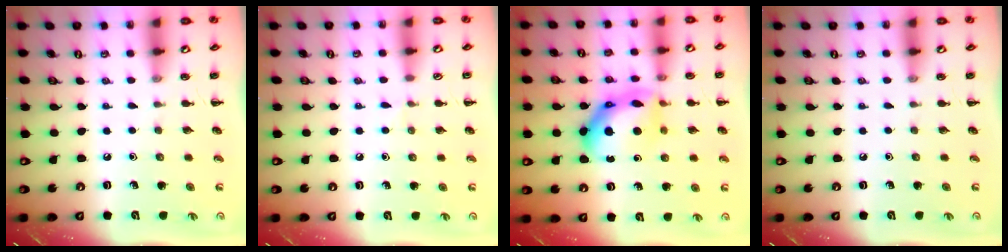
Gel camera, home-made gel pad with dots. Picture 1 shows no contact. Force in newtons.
{"total": 3.8, "press": 3.5, "slide": 1.5}
{"total": 13.6, "press": 13.6, "slide": 0.8}
{"total": 0.0}